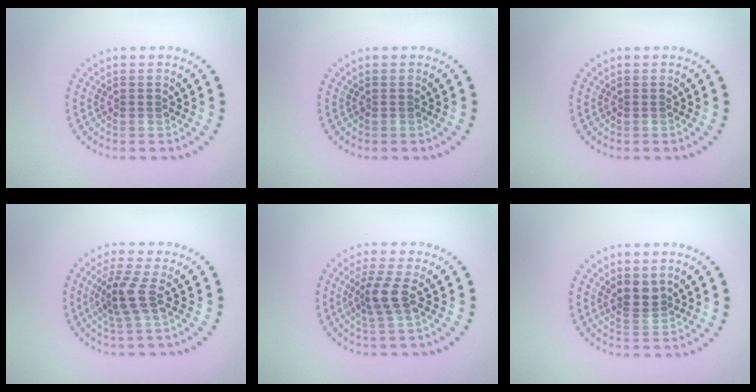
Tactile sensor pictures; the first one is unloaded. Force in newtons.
{"total": 0.0}
{"total": 0.0}
{"total": 2.8, "press": 2.1, "slide": 1.8}
{"total": 2.5, "press": 1.9, "slide": 1.6}
{"total": 2.1, "press": 1.7, "slide": 1.3}